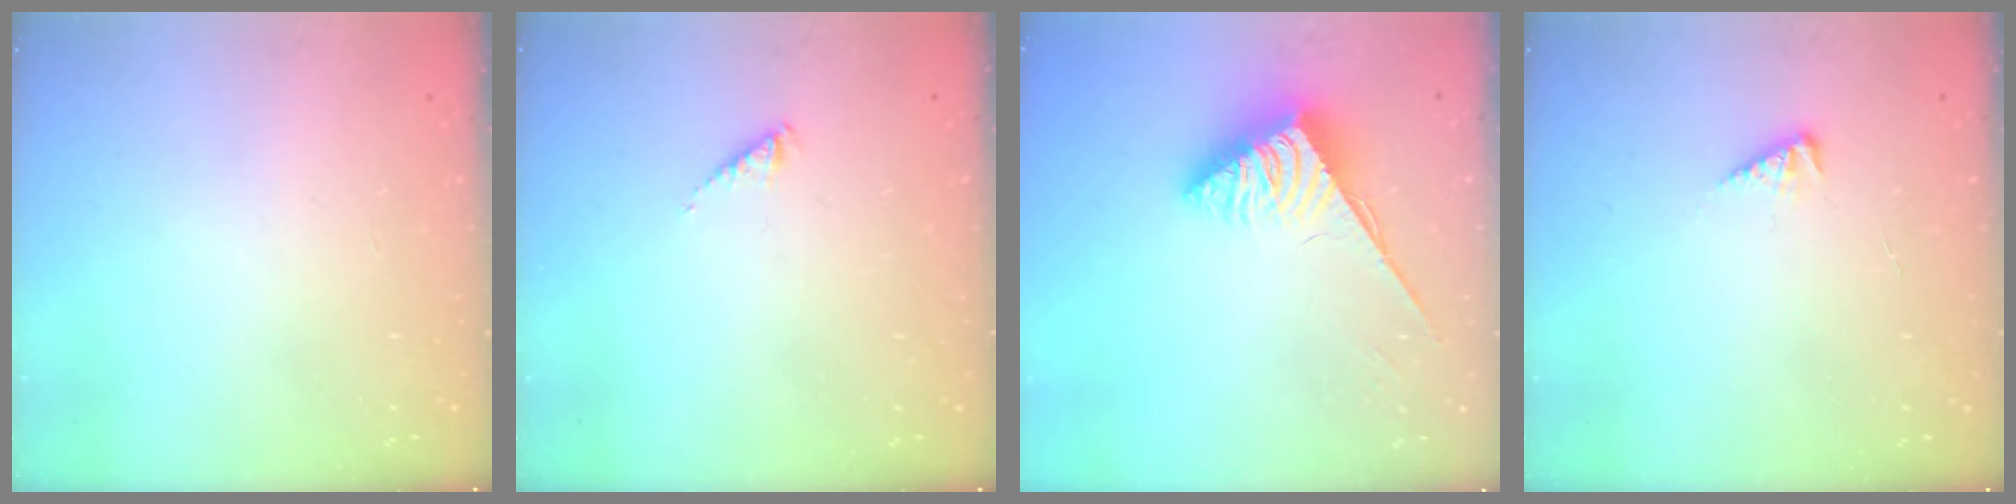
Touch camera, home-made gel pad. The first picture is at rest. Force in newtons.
{"total": 2.3, "press": 2.3, "slide": 0.4}
{"total": 3.8, "press": 3.8, "slide": 0.6}
{"total": 3.2, "press": 3.1, "slide": 0.4}